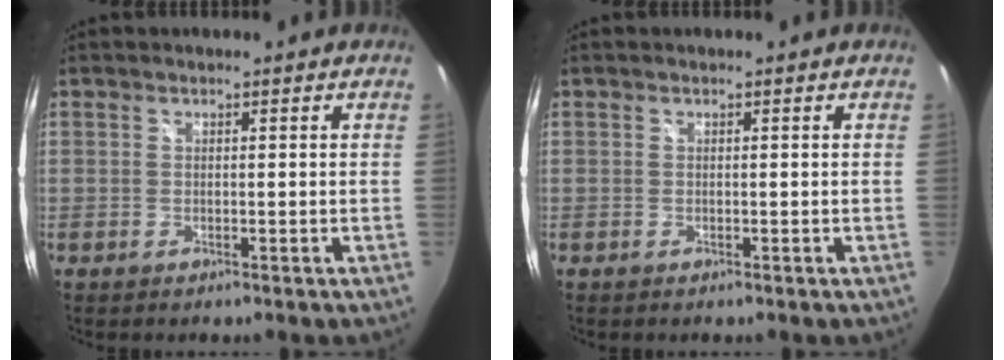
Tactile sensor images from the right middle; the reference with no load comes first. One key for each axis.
{"total": 0.0}